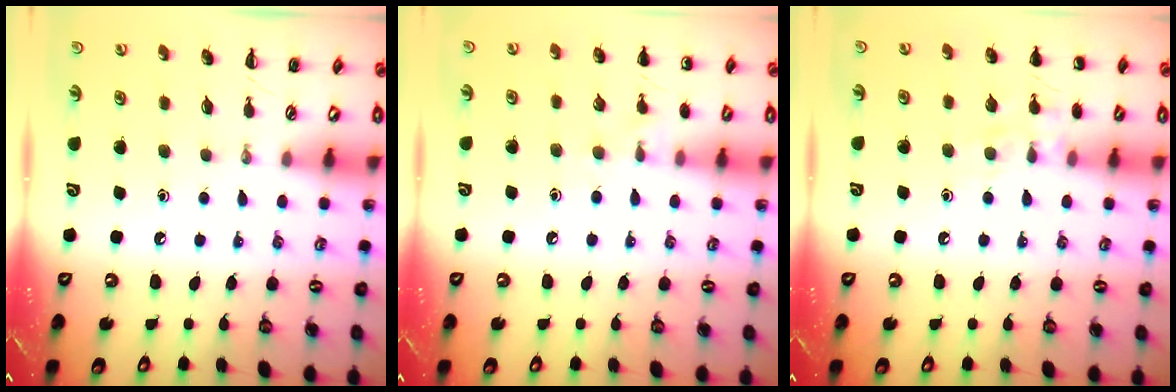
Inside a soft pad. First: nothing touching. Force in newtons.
{"total": 6.2, "press": 5.9, "slide": 1.9}
{"total": 7.5, "press": 7.4, "slide": 1.2}